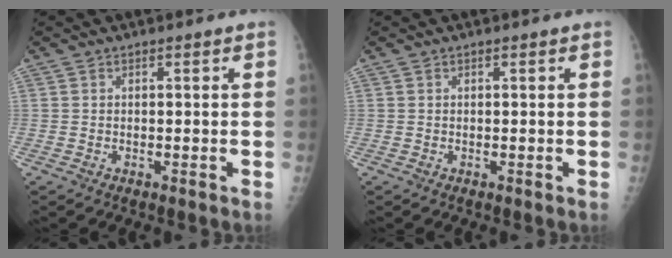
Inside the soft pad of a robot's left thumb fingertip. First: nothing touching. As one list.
[{"total": 0.0}]